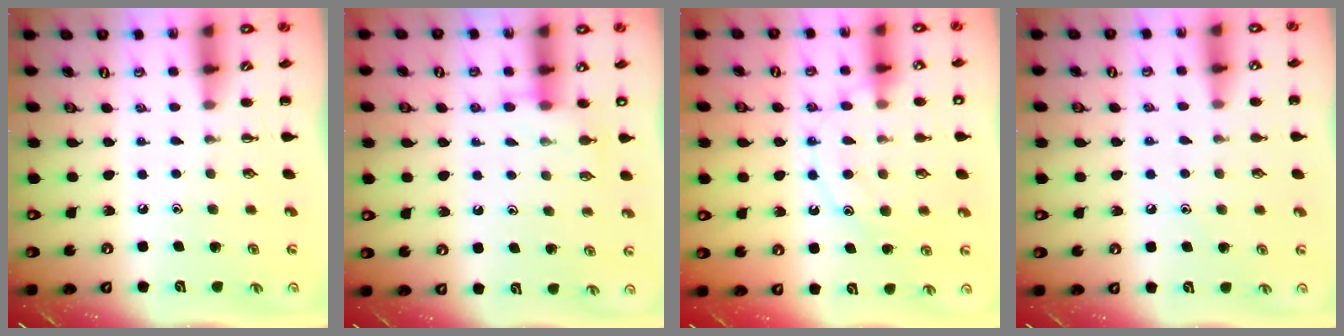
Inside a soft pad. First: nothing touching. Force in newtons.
{"total": 7.2, "press": 7.2, "slide": 0.4}
{"total": 12.8, "press": 12.8, "slide": 0.7}
{"total": 6.9, "press": 6.6, "slide": 2.2}